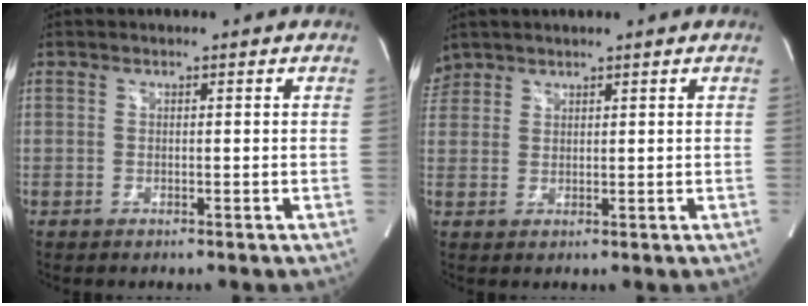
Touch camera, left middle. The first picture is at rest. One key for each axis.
{"total": 3.0, "fx": 2.6, "fy": 1.5, "fz": -0.1, "tx": 0.000, "ty": 0.015, "tz": 0.055}